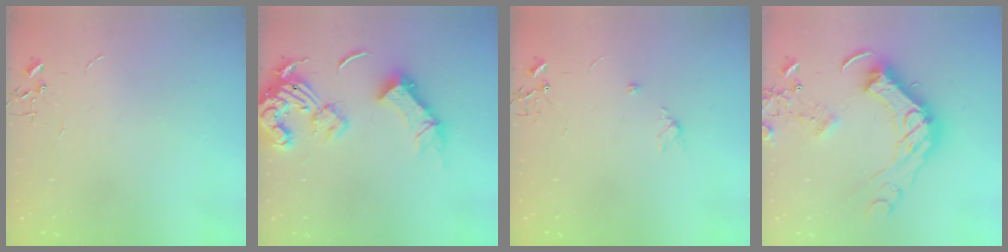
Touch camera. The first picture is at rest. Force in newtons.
{"total": 18.2, "press": 18.1, "slide": 2.1}
{"total": 5.6, "press": 5.6, "slide": 0.6}
{"total": 23.6, "press": 23.4, "slide": 2.4}